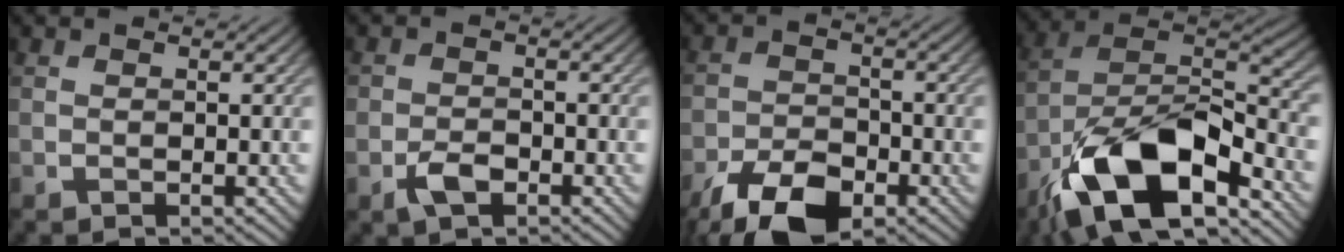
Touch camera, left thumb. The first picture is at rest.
{"total": 3.1, "force": [-1.7, 1.8, 1.8], "torque": [-0.036, -0.001, -0.037]}
{"total": 9.9, "force": [-6.5, 4.5, 5.9], "torque": [-0.118, -0.013, -0.122]}
{"total": 16.6, "force": [-9.5, 7.0, 11.6], "torque": [-0.219, -0.023, -0.187]}